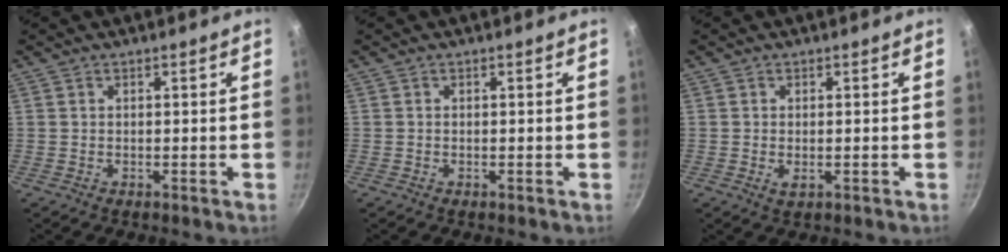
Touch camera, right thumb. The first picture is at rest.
{"total": 0.0}
{"total": 1.8, "force": [-0.4, 0.8, 1.5], "torque": [-0.026, -0.005, -0.005]}